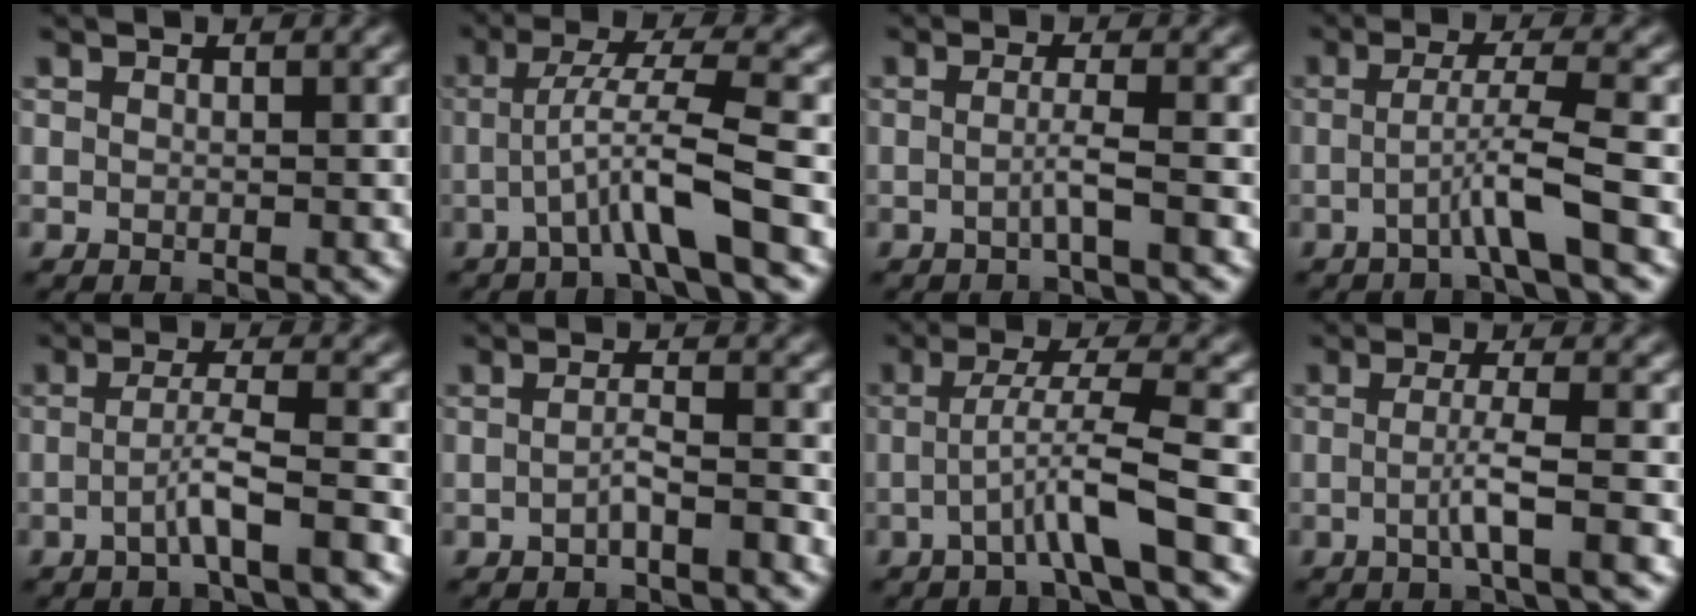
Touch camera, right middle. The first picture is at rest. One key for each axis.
{"total": 4.9, "fx": -1.7, "fy": 0.1, "fz": 4.6, "tx": -0.086, "ty": 0.014, "tz": -0.039}
{"total": 2.0, "fx": -0.6, "fy": 0.1, "fz": 1.9, "tx": -0.034, "ty": 0.001, "tz": -0.018}
{"total": 3.6, "fx": -1.3, "fy": 0.0, "fz": 3.3, "tx": -0.061, "ty": 0.008, "tz": -0.037}
{"total": 3.4, "fx": -1.5, "fy": 0.1, "fz": 3.0, "tx": -0.053, "ty": 0.013, "tz": -0.037}
{"total": 1.6, "fx": -1.0, "fy": 0.1, "fz": 1.3, "tx": -0.024, "ty": 0.008, "tz": -0.024}
{"total": 4.4, "fx": -1.5, "fy": 0.0, "fz": 4.1, "tx": -0.076, "ty": 0.013, "tz": -0.040}
{"total": 3.2, "fx": -0.8, "fy": 0.3, "fz": 3.1, "tx": -0.055, "ty": 0.000, "tz": -0.021}